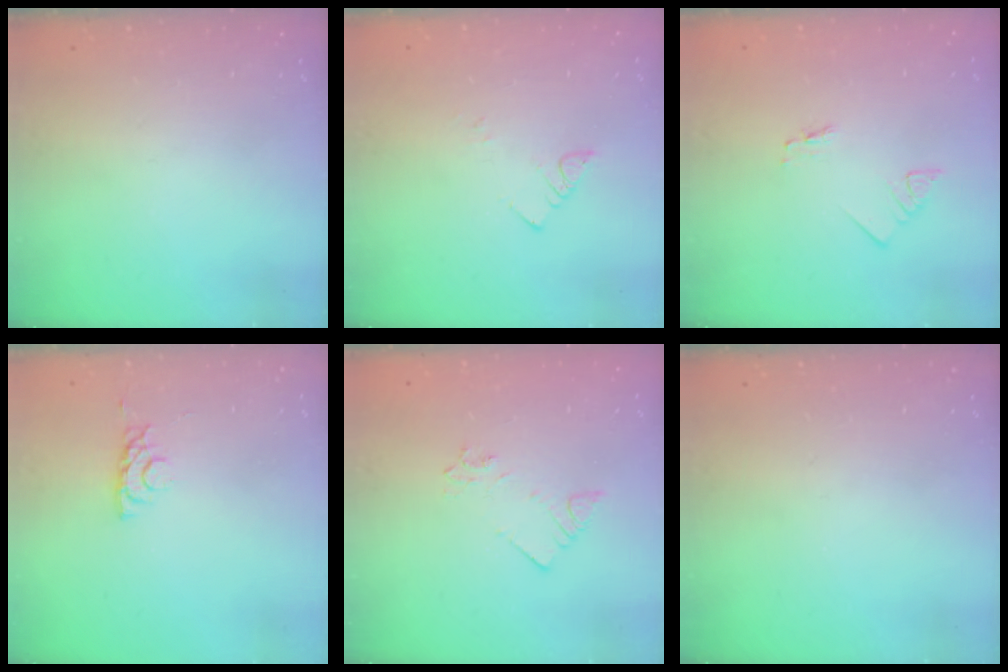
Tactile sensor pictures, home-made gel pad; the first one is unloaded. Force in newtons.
{"total": 2.2, "press": 2.2, "slide": 0.2}
{"total": 2.5, "press": 2.5, "slide": 0.2}
{"total": 4.3, "press": 4.3, "slide": 0.8}
{"total": 3.1, "press": 3.1, "slide": 0.4}
{"total": 0.0}